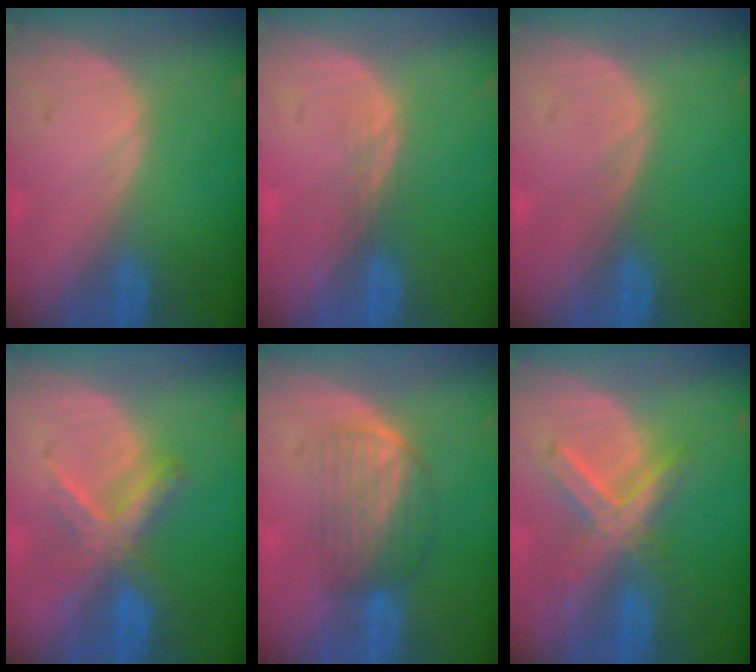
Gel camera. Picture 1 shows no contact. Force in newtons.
{"total": 1.4, "press": 1.1, "slide": 0.9}
{"total": 0.0}
{"total": 5.9, "press": 5.9, "slide": 0.8}
{"total": 5.8, "press": 5.6, "slide": 1.7}
{"total": 7.0, "press": 6.2, "slide": 3.2}